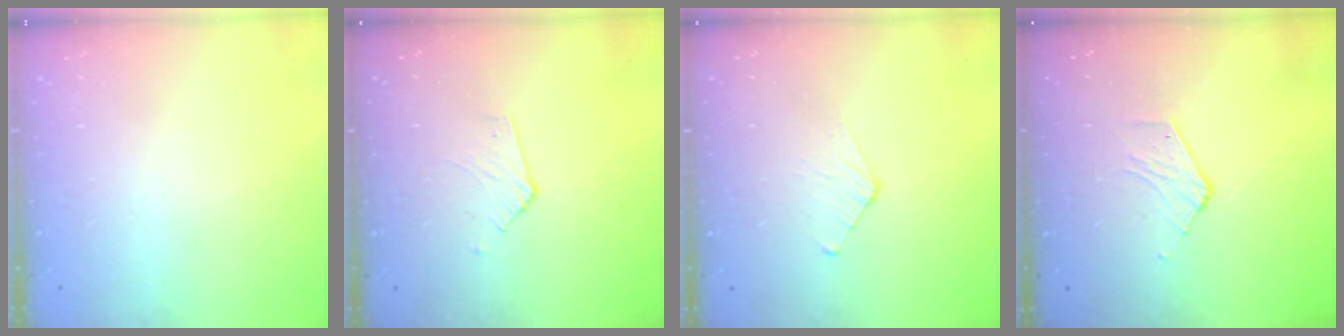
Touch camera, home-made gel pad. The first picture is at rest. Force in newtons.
{"total": 2.9, "press": 2.9, "slide": 0.2}
{"total": 2.8, "press": 2.7, "slide": 0.3}
{"total": 3.7, "press": 3.7, "slide": 0.3}